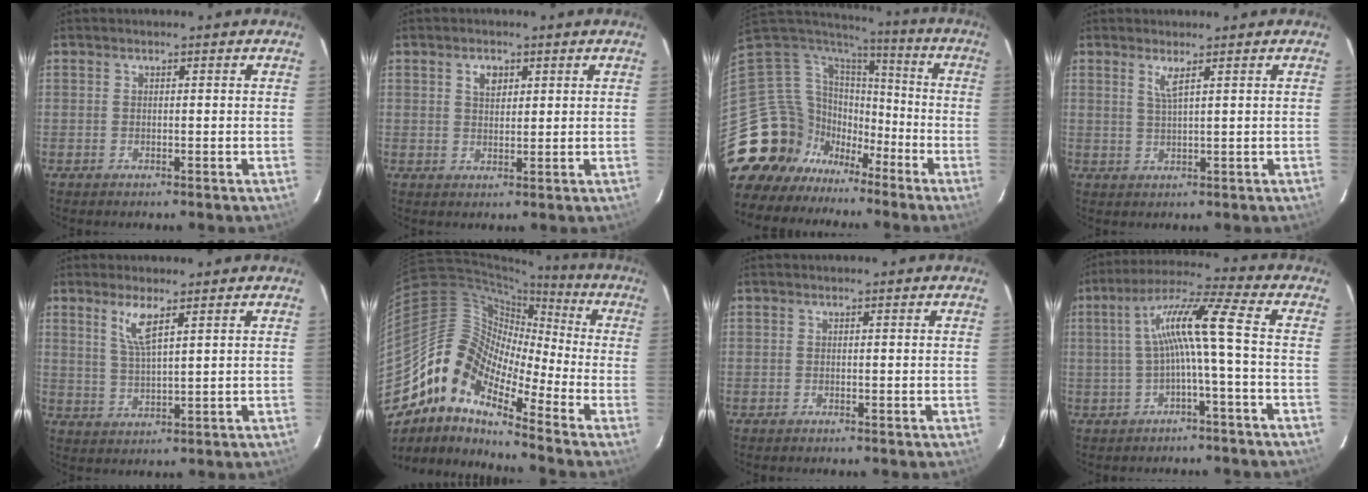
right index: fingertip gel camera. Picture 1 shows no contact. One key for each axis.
{"total": 3.1, "fx": 1.4, "fy": 2.0, "fz": 1.9, "tx": -0.029, "ty": 0.006, "tz": 0.026}
{"total": 18.1, "fx": -10.1, "fy": 14.2, "fz": 5.0, "tx": -0.146, "ty": 0.035, "tz": -0.171}
{"total": 2.4, "fx": 1.4, "fy": -0.2, "fz": 1.9, "tx": -0.040, "ty": -0.006, "tz": 0.027}
{"total": 4.9, "fx": 2.8, "fy": 0.6, "fz": 3.9, "tx": -0.080, "ty": -0.006, "tz": 0.057}
{"total": 13.0, "fx": -8.7, "fy": 6.0, "fz": 7.6, "tx": -0.122, "ty": 0.016, "tz": -0.192}
{"total": 0.0}
{"total": 8.9, "fx": -1.2, "fy": -0.7, "fz": 8.8, "tx": -0.180, "ty": 0.017, "tz": -0.014}